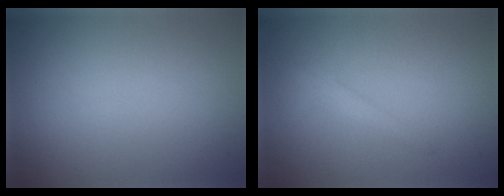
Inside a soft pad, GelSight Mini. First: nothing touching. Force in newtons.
{"total": 1.6, "press": 1.6, "slide": 0.1}